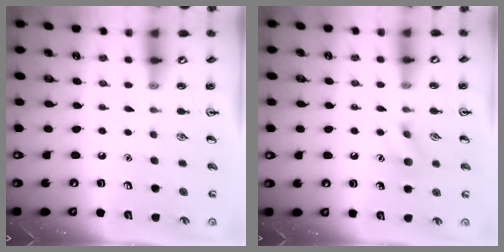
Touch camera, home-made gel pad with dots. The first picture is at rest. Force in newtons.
{"total": 7.2, "press": 7.1, "slide": 1.2}